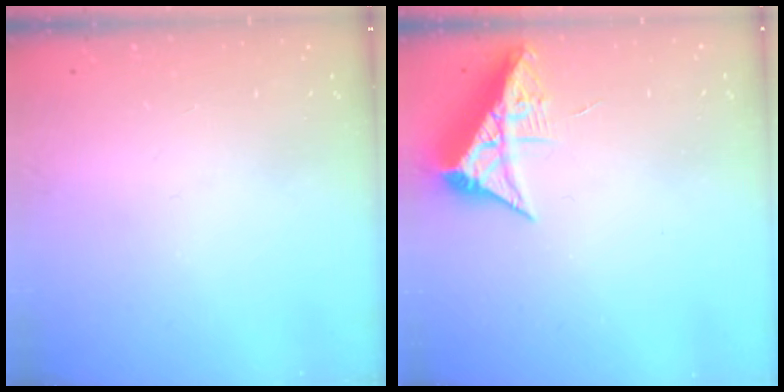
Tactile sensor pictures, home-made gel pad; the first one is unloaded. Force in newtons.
{"total": 8.4, "press": 8.4, "slide": 0.5}